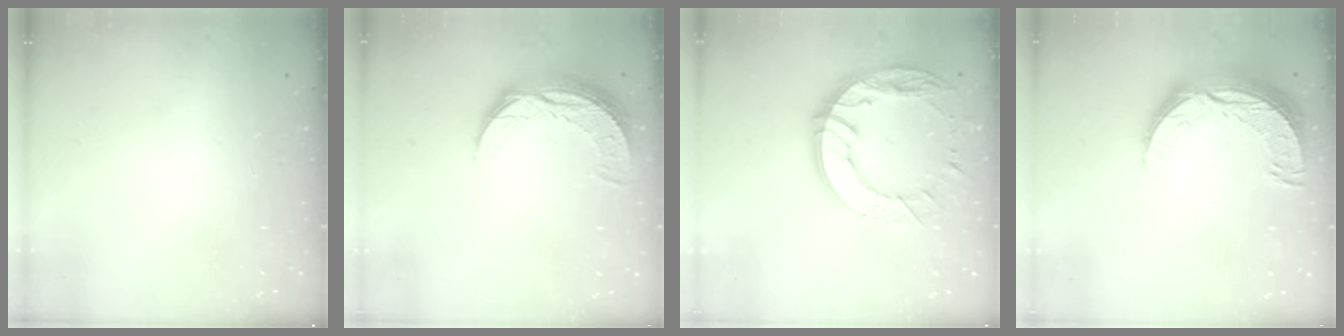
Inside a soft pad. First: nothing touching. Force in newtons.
{"total": 8.9, "press": 8.9, "slide": 0.6}
{"total": 16.7, "press": 16.6, "slide": 1.6}
{"total": 12.7, "press": 12.6, "slide": 0.9}